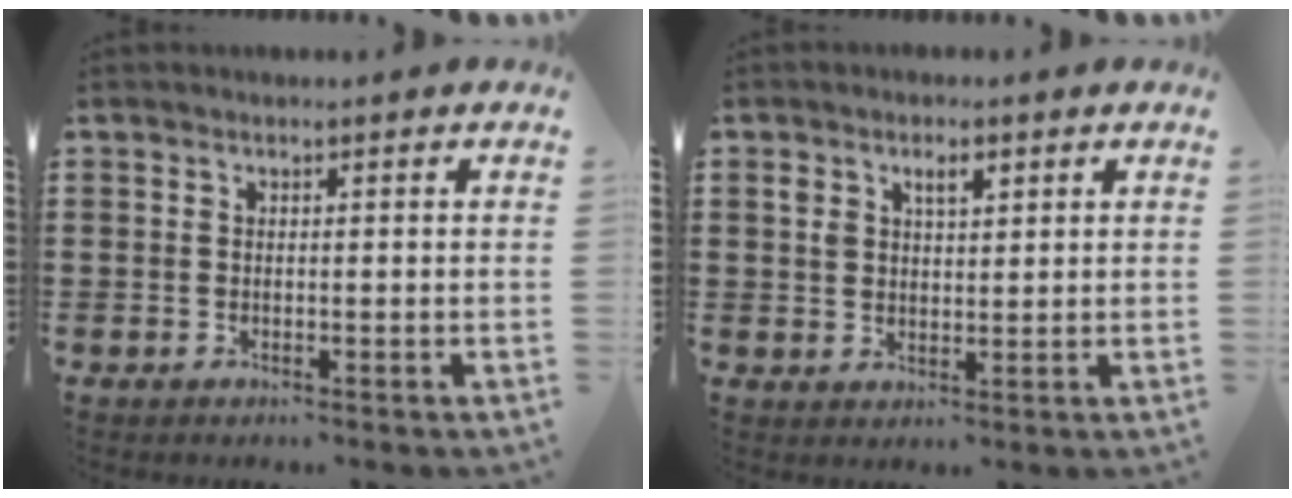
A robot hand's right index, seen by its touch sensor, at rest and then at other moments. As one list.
[{"total": 3.0, "force": [1.5, 1.7, 2.0], "torque": [-0.039, 0.006, 0.024]}]